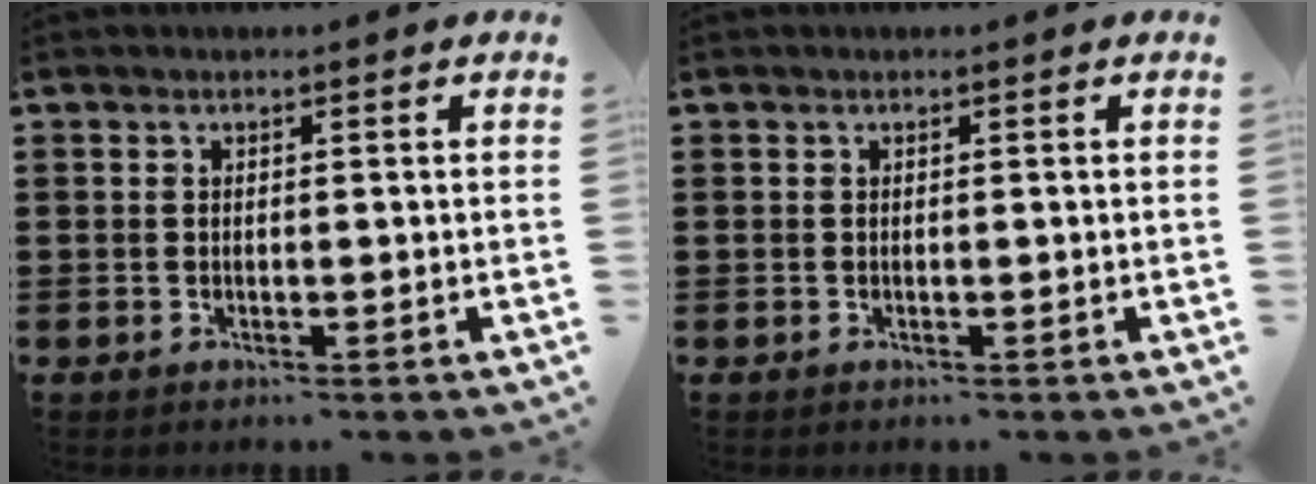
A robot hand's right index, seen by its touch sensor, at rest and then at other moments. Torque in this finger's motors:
{"motor_torque": [-0.16, 0.11, 0.01, -0.01]}